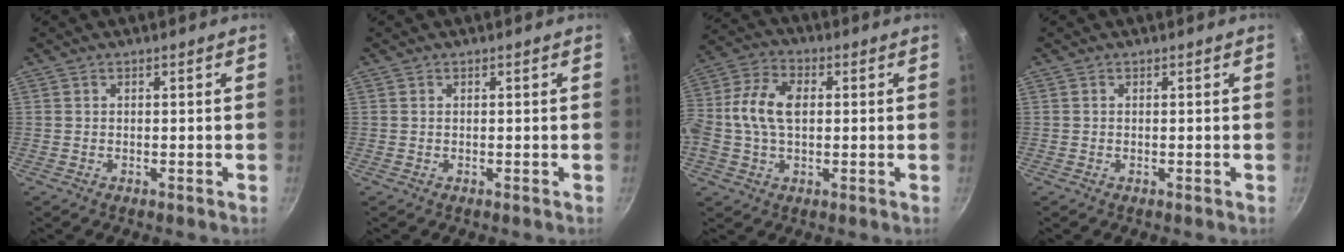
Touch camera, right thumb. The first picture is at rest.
{"total": 0.0}
{"total": 11.3, "force": [0.7, 7.1, 8.7], "torque": [-0.168, 0.024, -0.003]}
{"total": 0.0}